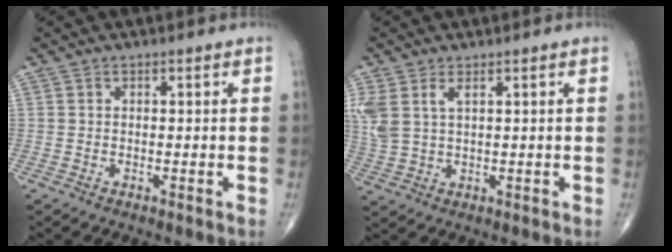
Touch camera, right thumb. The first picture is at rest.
{"total": 6.5, "force": [2.5, 3.2, 5.1], "torque": [-0.132, 0.003, 0.060]}